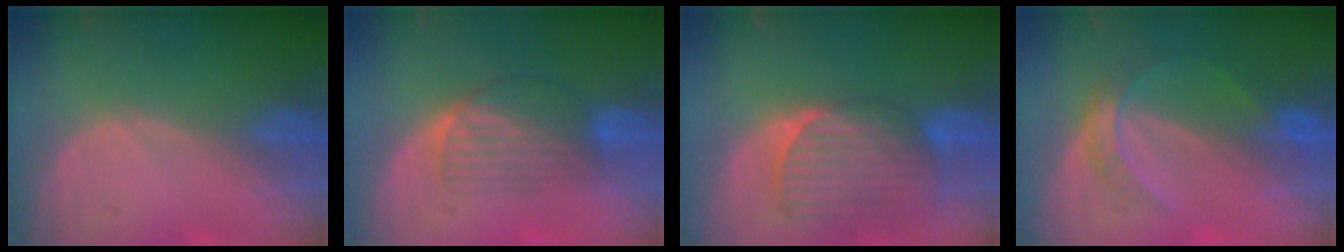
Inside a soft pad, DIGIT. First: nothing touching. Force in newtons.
{"total": 6.8, "press": 6.0, "slide": 3.3}
{"total": 9.4, "press": 8.3, "slide": 4.4}
{"total": 4.8, "press": 4.4, "slide": 1.8}